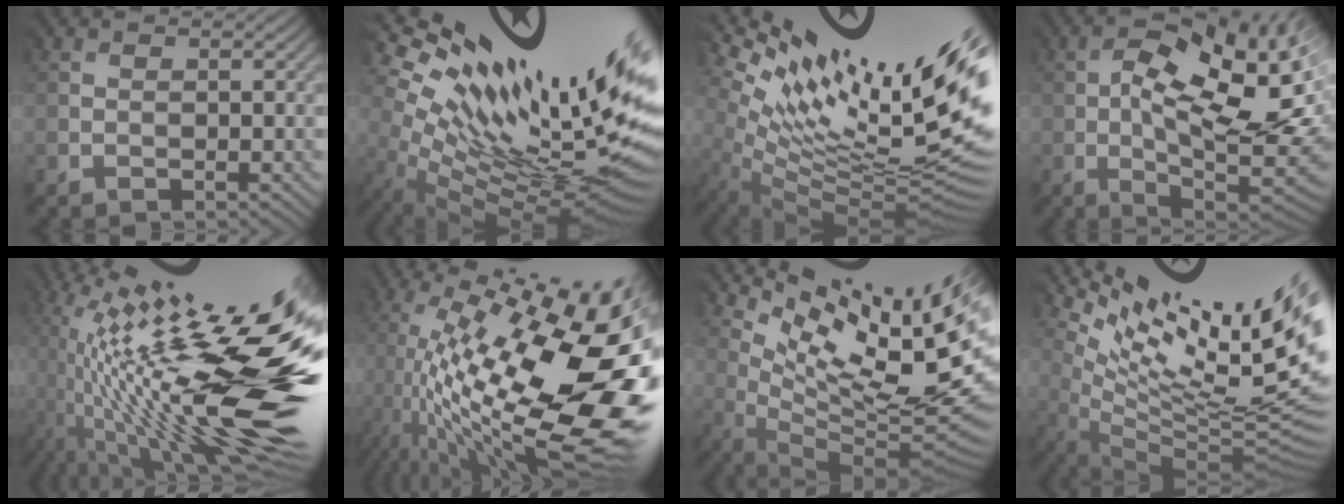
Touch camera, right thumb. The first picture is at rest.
{"total": 16.5, "force": [5.2, 5.9, 14.6], "torque": [-0.227, -0.017, 0.118]}
{"total": 14.9, "force": [3.9, 4.9, 13.5], "torque": [-0.225, -0.014, 0.105]}
{"total": 16.9, "force": [-0.9, 7.1, 15.3], "torque": [-0.213, -0.001, -0.012]}
{"total": 19.3, "force": [-2.8, 4.5, 18.6], "torque": [-0.325, 0.001, -0.049]}
{"total": 18.2, "force": [-2.1, 6.4, 16.9], "torque": [-0.290, -0.026, -0.029]}
{"total": 15.0, "force": [6.3, 4.3, 12.9], "torque": [-0.208, -0.001, 0.126]}
{"total": 15.4, "force": [7.1, 3.8, 13.0], "torque": [-0.211, -0.008, 0.146]}